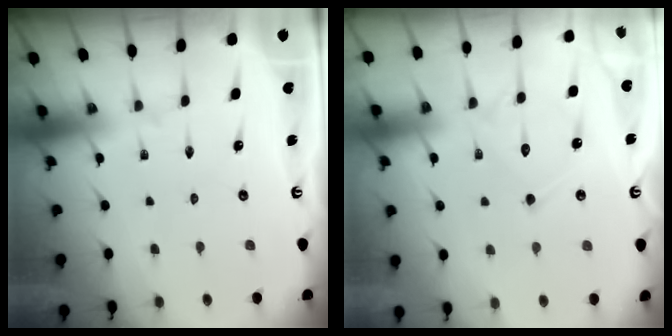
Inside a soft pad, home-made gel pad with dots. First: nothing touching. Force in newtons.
{"total": 13.2, "press": 13.1, "slide": 1.1}